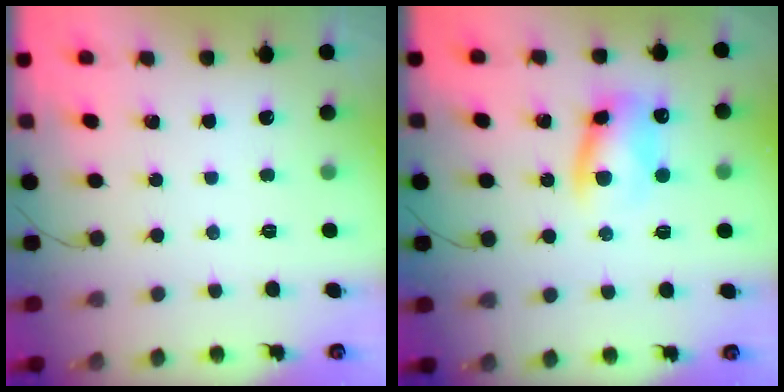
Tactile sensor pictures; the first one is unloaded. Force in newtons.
{"total": 10.3, "press": 10.1, "slide": 1.7}